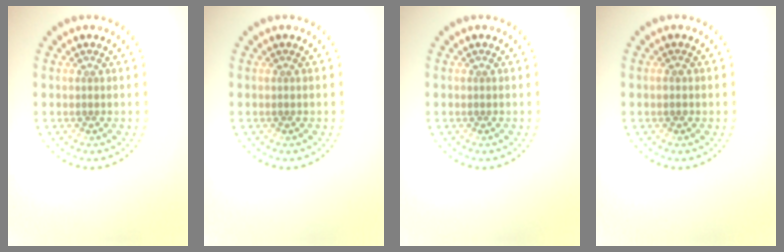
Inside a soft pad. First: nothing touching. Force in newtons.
{"total": 0.0}
{"total": 0.0}
{"total": 0.9, "press": 0.9, "slide": 0.1}